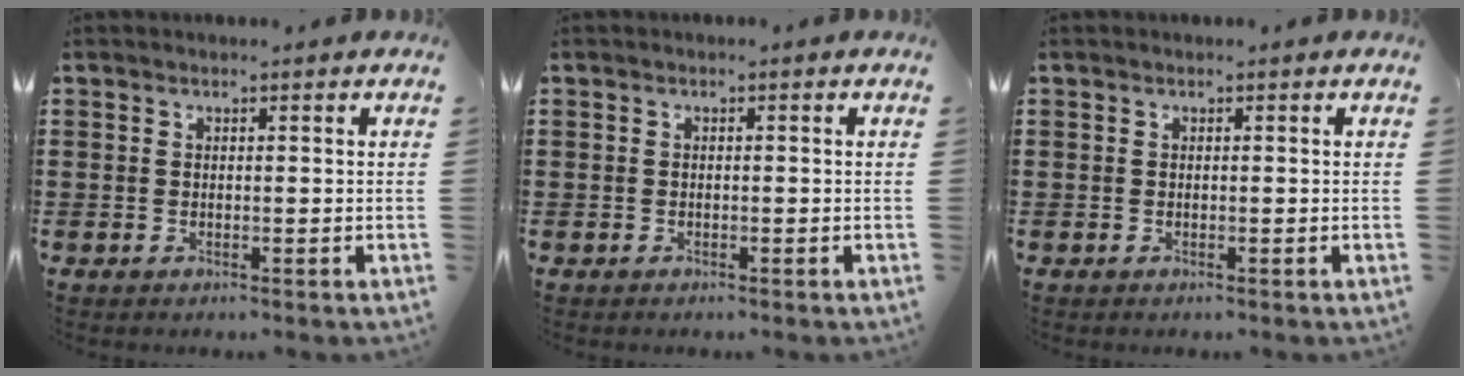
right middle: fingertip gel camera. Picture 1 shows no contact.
{"total": 0.0}
{"total": 0.0}